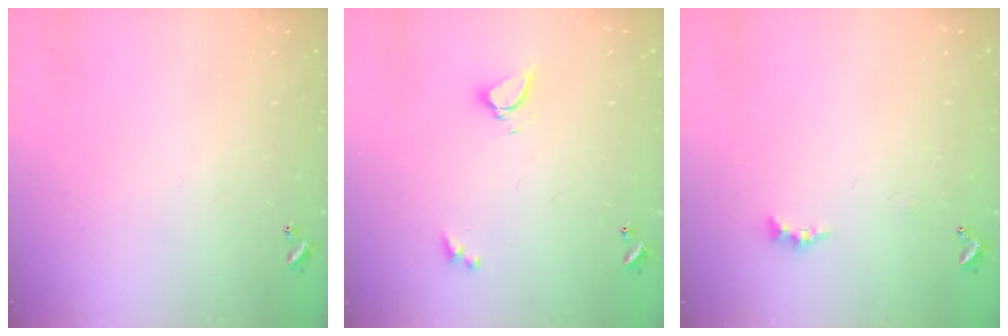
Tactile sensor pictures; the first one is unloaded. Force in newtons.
{"total": 3.3, "press": 3.3, "slide": 0.5}
{"total": 2.0, "press": 1.9, "slide": 0.6}